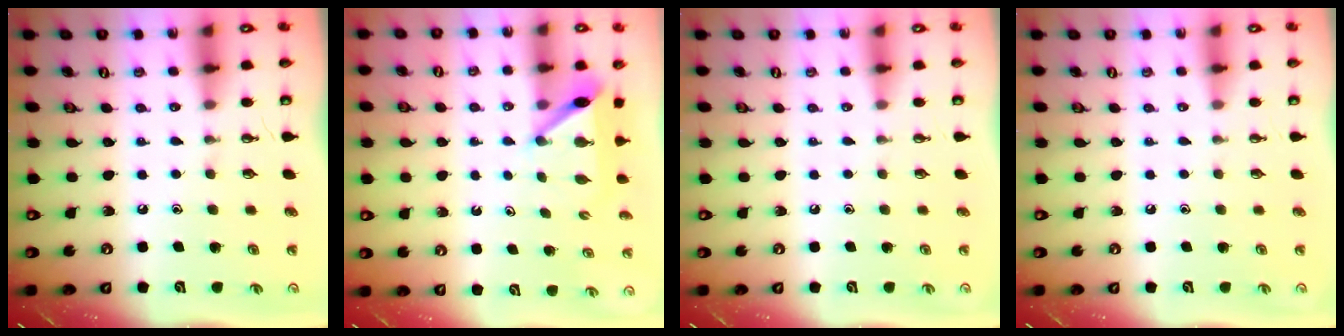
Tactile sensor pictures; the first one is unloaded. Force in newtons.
{"total": 6.1, "press": 6.1, "slide": 0.2}
{"total": 0.0}
{"total": 0.0}